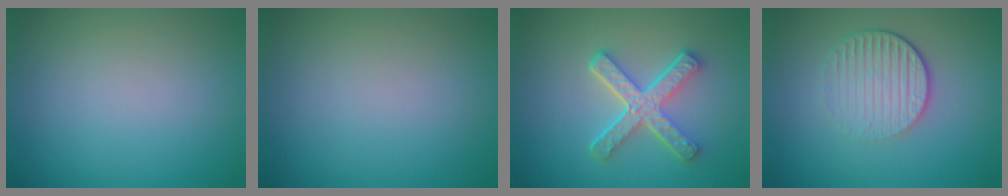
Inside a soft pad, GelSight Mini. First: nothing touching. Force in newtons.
{"total": 0.0}
{"total": 4.8, "press": 3.7, "slide": 3.0}
{"total": 4.4, "press": 2.8, "slide": 3.4}